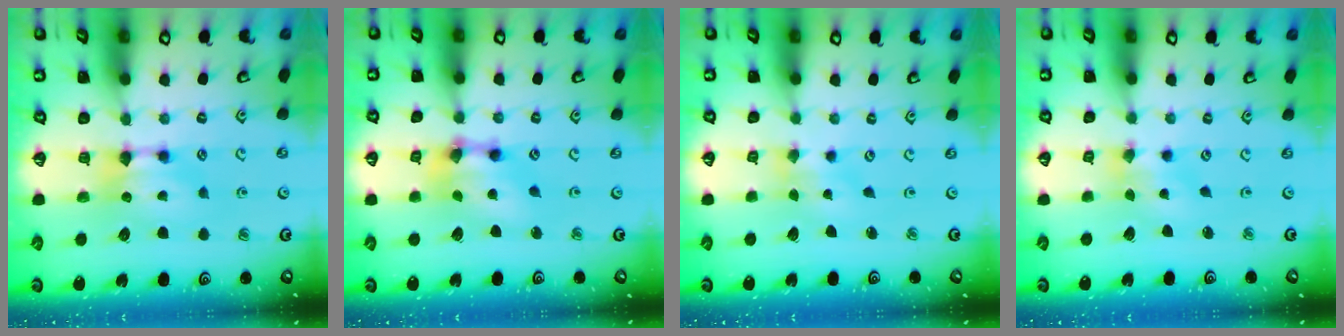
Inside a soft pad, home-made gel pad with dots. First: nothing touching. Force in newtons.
{"total": 6.4, "press": 6.0, "slide": 2.0}
{"total": 1.6, "press": 1.2, "slide": 1.1}
{"total": 1.5, "press": 0.7, "slide": 1.3}